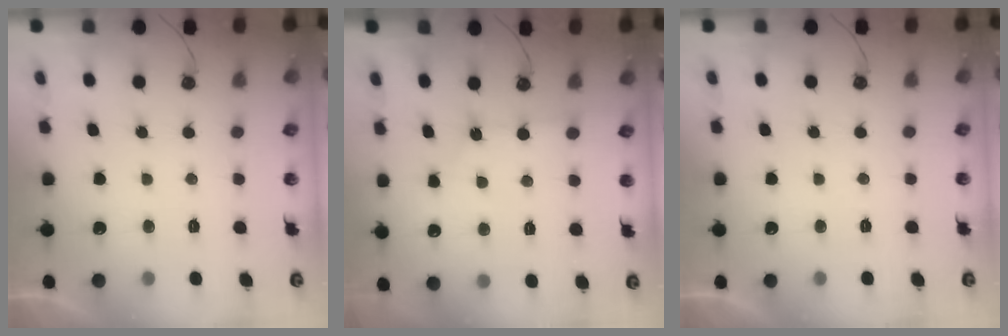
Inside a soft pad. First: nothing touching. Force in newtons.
{"total": 2.6, "press": 2.6, "slide": 0.3}
{"total": 0.0}